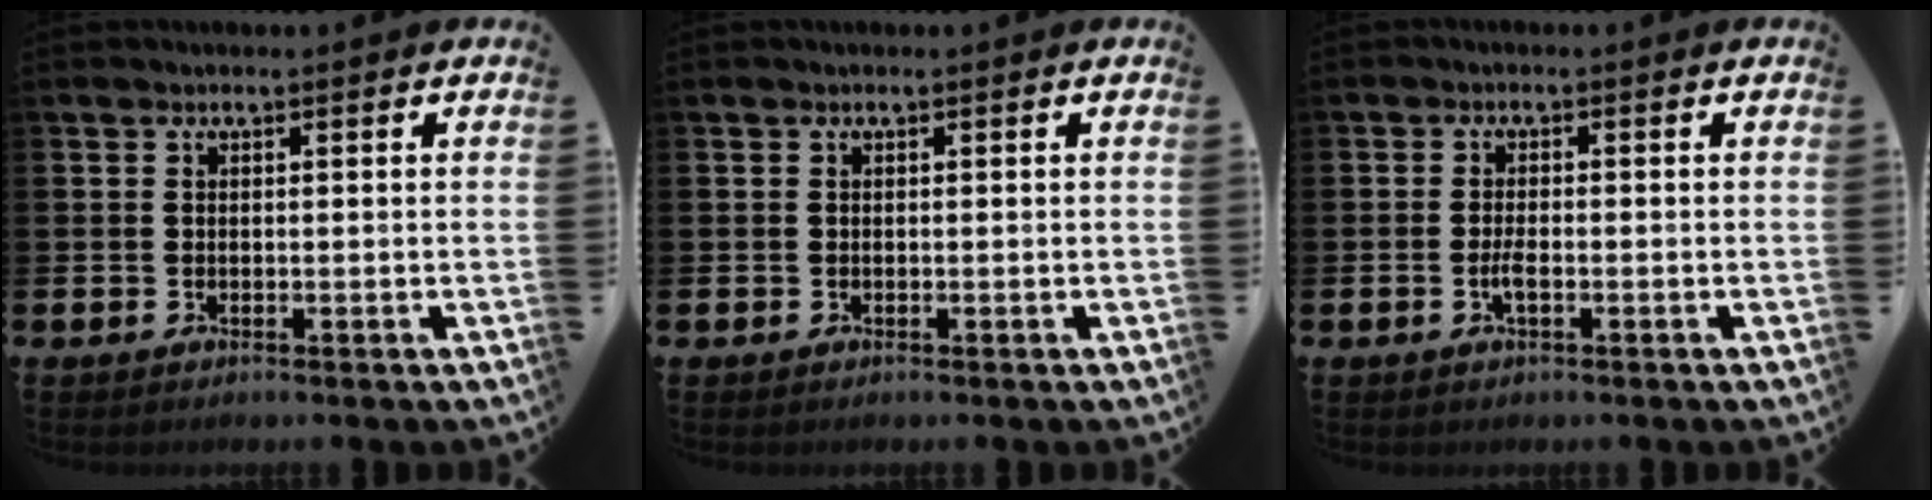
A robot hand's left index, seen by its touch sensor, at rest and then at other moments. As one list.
[{"total": 0.0}, {"total": 2.0, "force": [-0.7, 0.6, 1.8], "torque": [-0.039, 0.004, -0.011]}]